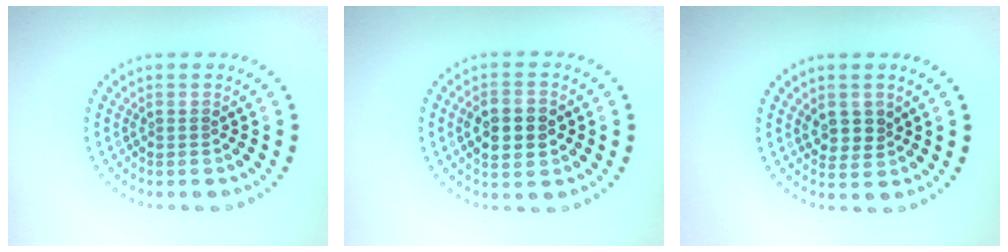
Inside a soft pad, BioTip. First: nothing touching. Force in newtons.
{"total": 4.6, "press": 4.6, "slide": 0.2}
{"total": 2.3, "press": 2.2, "slide": 0.8}